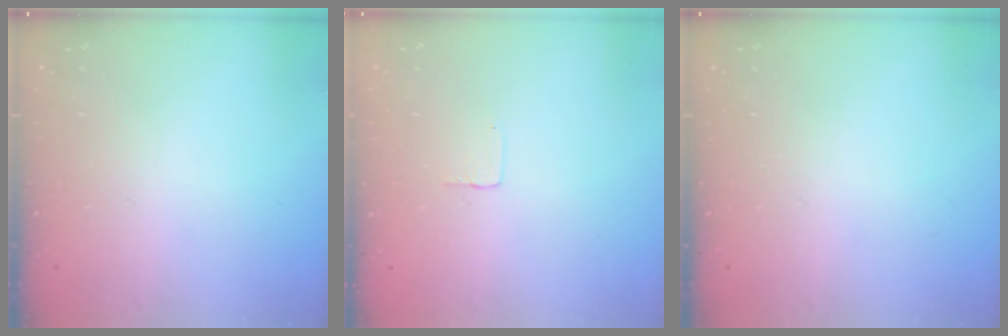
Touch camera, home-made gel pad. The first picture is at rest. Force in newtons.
{"total": 2.5, "press": 2.5, "slide": 0.1}
{"total": 0.0}